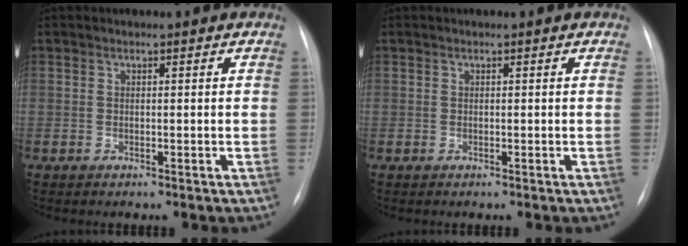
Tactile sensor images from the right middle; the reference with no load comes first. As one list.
[{"total": 0.0}]